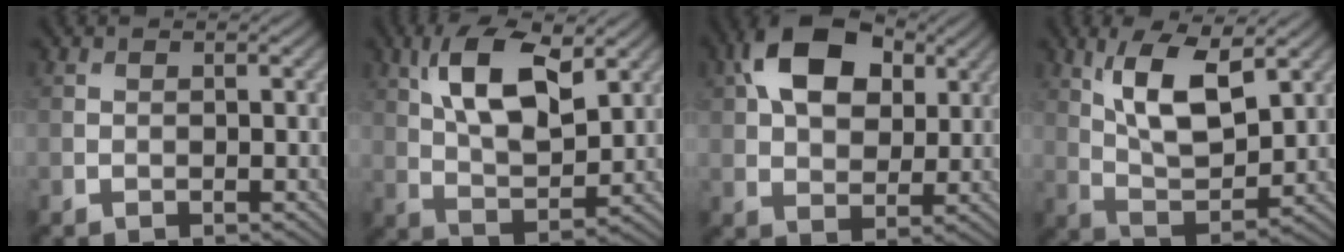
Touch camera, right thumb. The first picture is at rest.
{"total": 11.3, "force": [4.5, 5.0, 9.1], "torque": [-0.186, 0.007, 0.086]}
{"total": 12.0, "force": [4.4, 7.6, 8.2], "torque": [-0.167, 0.023, 0.072]}
{"total": 10.1, "force": [4.4, 4.0, 8.2], "torque": [-0.171, -0.001, 0.088]}